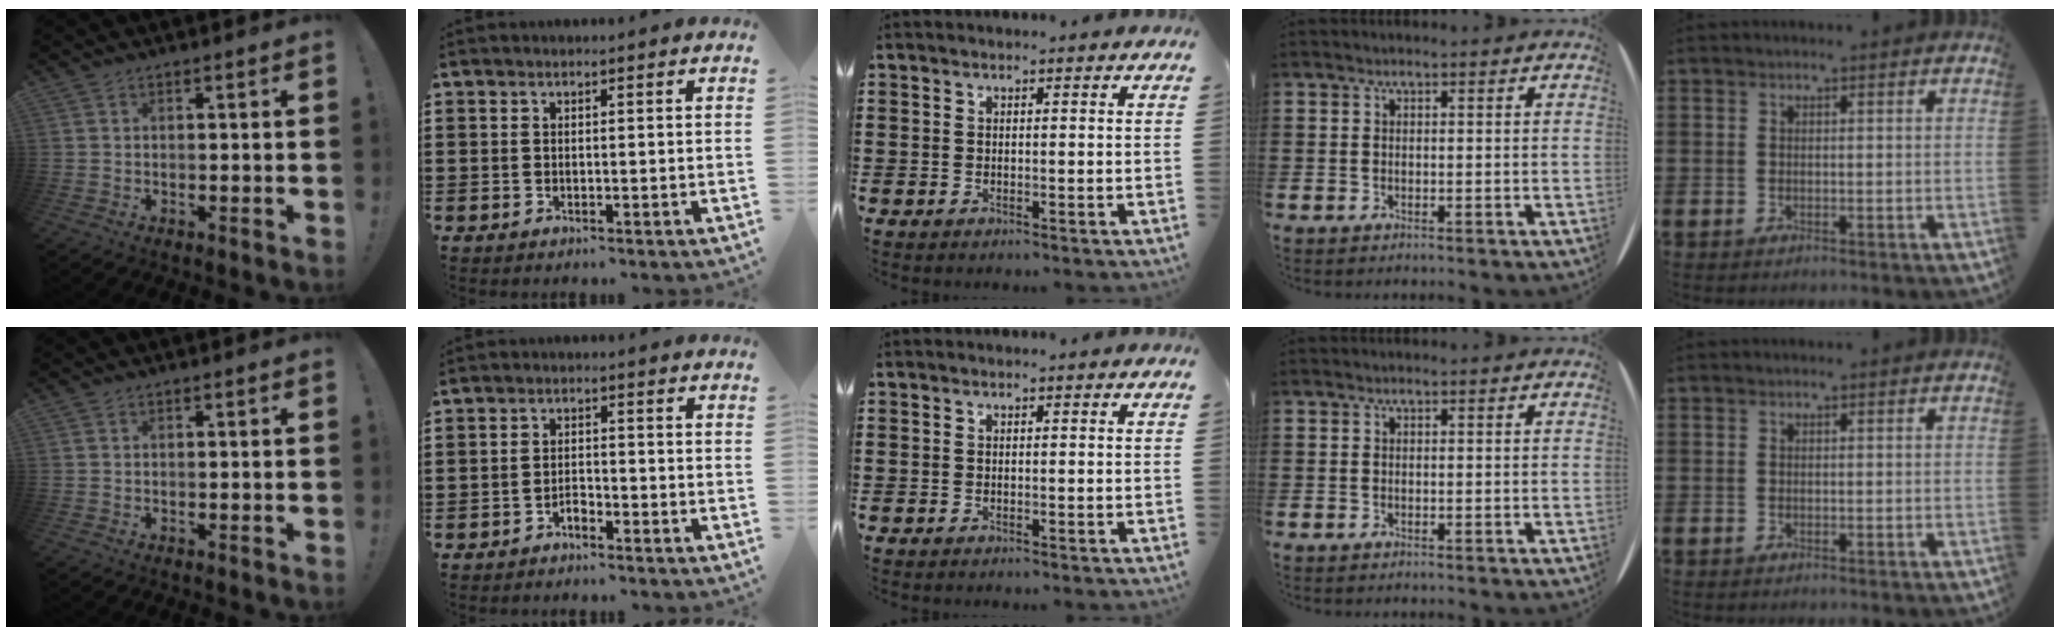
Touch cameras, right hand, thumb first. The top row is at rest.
{"index": {"total": 1.8, "force": [-1.6, 0.6, 0.5], "torque": [-0.016, 0.001, -0.034]}}